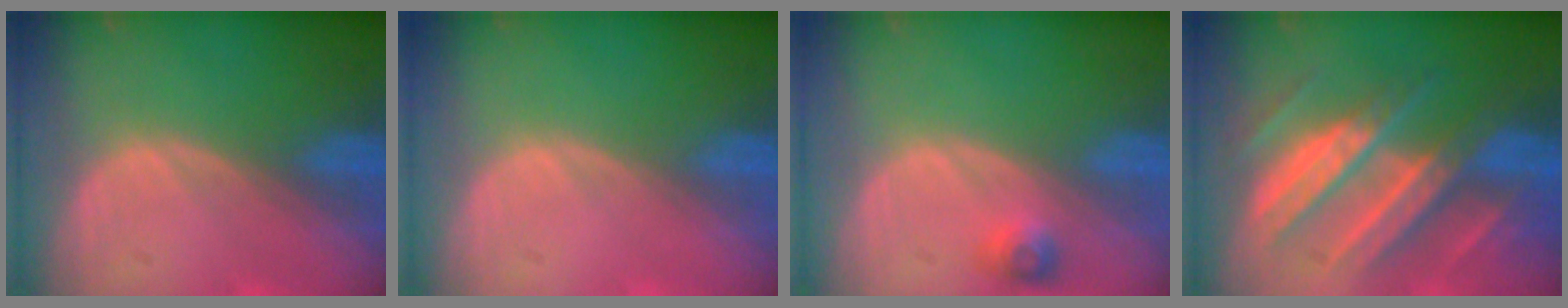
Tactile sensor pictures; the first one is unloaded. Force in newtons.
{"total": 0.0}
{"total": 2.5, "press": 2.3, "slide": 1.0}
{"total": 10.8, "press": 10.7, "slide": 1.1}